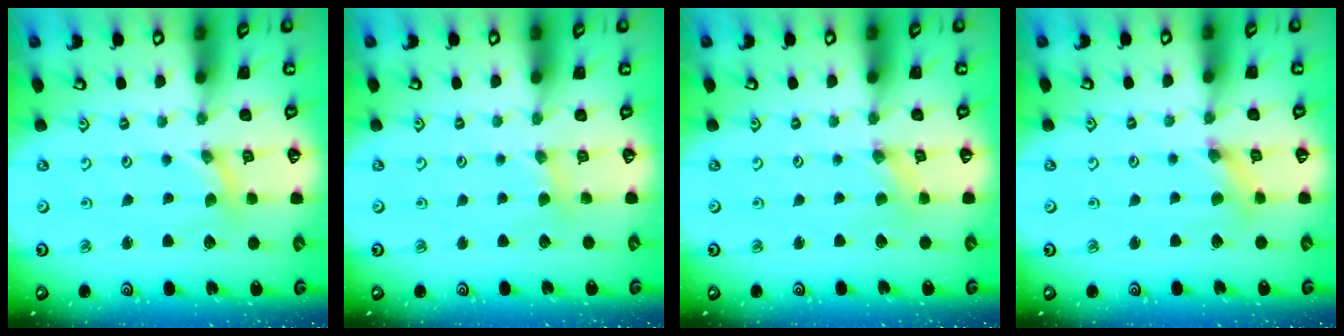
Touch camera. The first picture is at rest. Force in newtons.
{"total": 2.5, "press": 2.5, "slide": 0.5}
{"total": 0.0}
{"total": 3.1, "press": 3.0, "slide": 0.4}